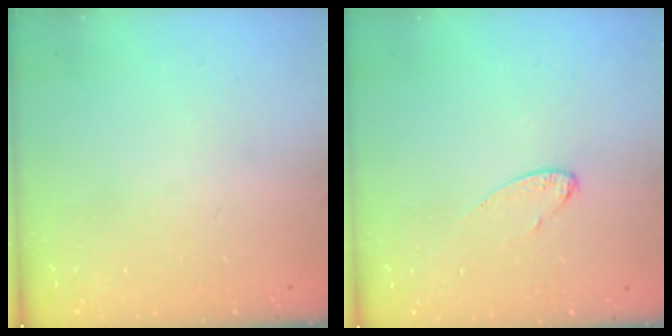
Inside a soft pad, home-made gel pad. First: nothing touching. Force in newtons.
{"total": 6.2, "press": 6.2, "slide": 0.5}